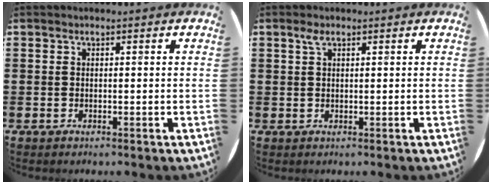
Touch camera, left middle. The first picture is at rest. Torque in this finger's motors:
{"motor_torque": [0.36, -0.28, -0.02, 0.01]}